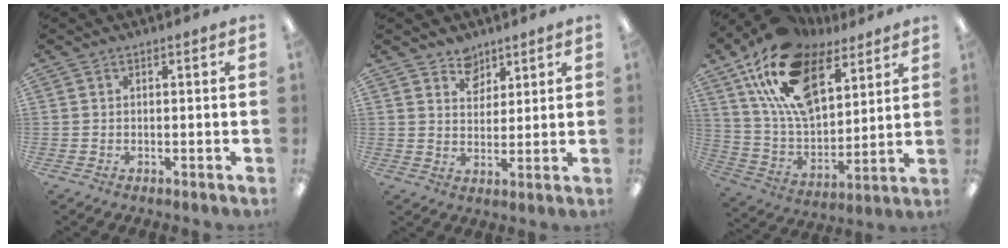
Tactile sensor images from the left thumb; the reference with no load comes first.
{"total": 5.5, "force": [4.5, 3.2, 0.5], "torque": [-0.004, -0.025, 0.081]}
{"total": 21.8, "force": [12.8, 11.5, 13.4], "torque": [-0.264, -0.057, 0.231]}